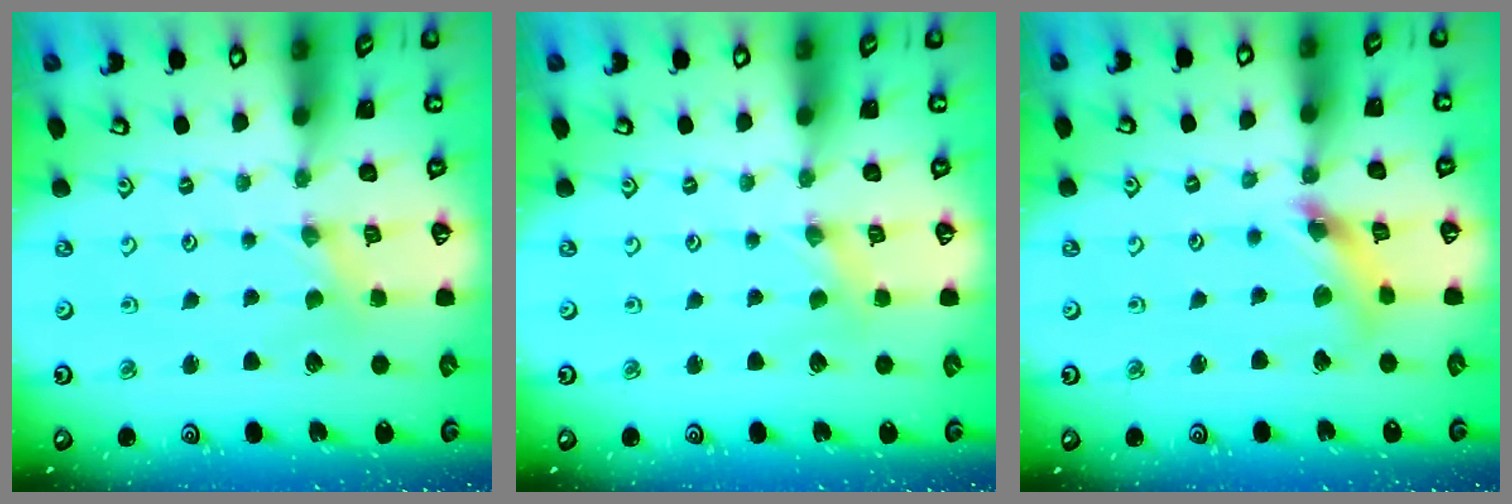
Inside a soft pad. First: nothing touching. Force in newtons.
{"total": 1.0, "press": 1.0, "slide": 0.2}
{"total": 9.3, "press": 9.2, "slide": 1.1}